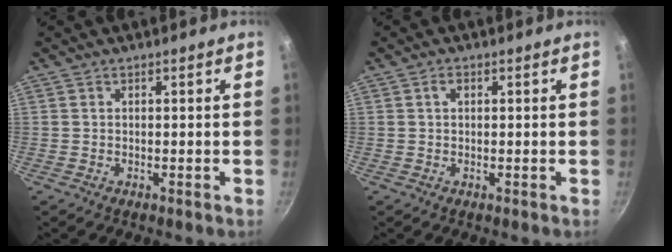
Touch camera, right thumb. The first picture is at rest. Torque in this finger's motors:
{"motor_torque": [0.38, 0.73, 0.06, 0.43, -0.01]}